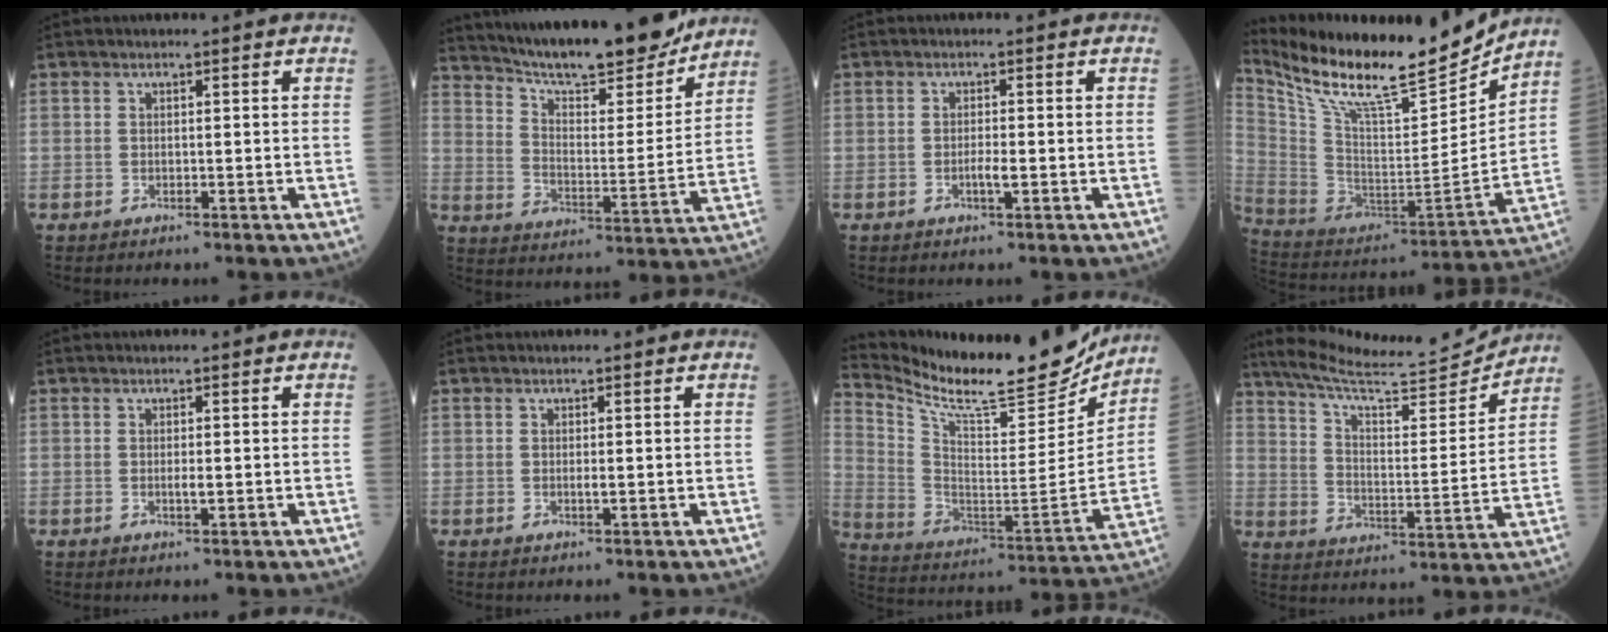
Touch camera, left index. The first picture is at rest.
{"total": 19.0, "force": [17.0, 2.4, 8.3], "torque": [-0.133, -0.012, 0.255]}
{"total": 1.6, "force": [-0.7, 0.1, 1.4], "torque": [-0.027, -0.004, -0.014]}
{"total": 22.0, "force": [19.1, 3.1, 10.6], "torque": [-0.207, -0.035, 0.322]}
{"total": 1.0, "force": [-0.2, 0.2, 1.0], "torque": [-0.016, -0.005, -0.005]}
{"total": 0.7, "force": [-0.2, 0.1, 0.7], "torque": [-0.012, -0.004, -0.005]}
{"total": 22.1, "force": [20.0, 3.4, 9.0], "torque": [-0.169, -0.057, 0.307]}
{"total": 17.5, "force": [16.8, 0.2, 5.1], "torque": [-0.094, -0.034, 0.250]}